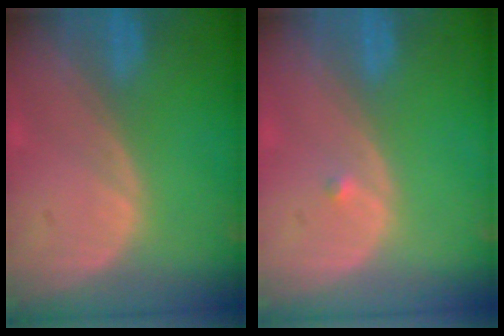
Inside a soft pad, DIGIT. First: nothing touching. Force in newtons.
{"total": 0.5, "press": 0.4, "slide": 0.3}